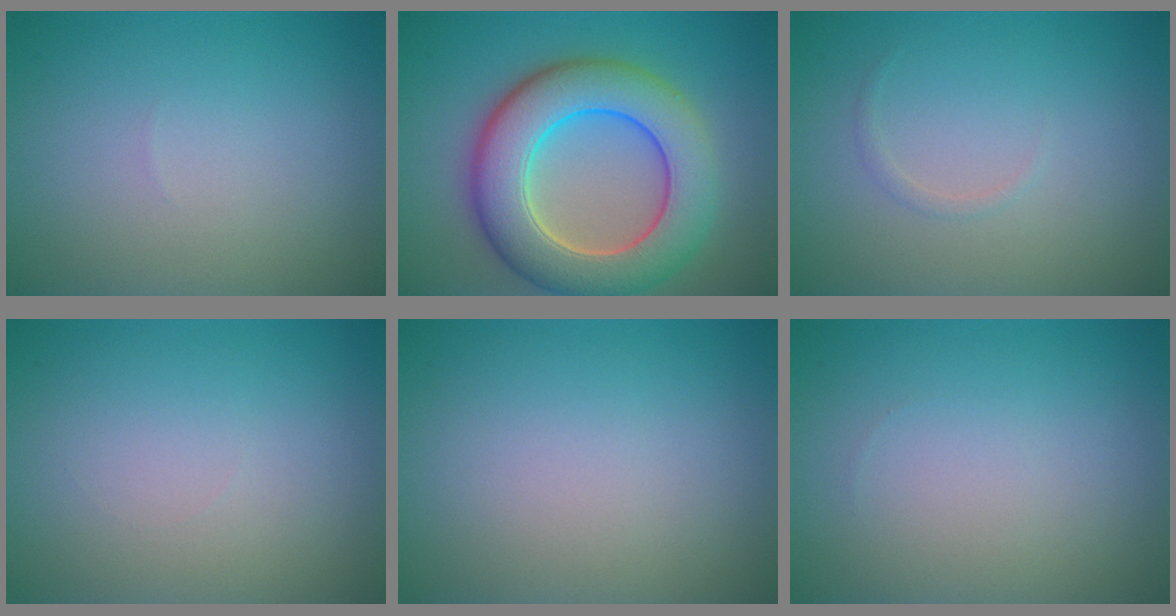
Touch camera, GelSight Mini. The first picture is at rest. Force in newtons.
{"total": 10.1, "press": 10.1, "slide": 0.4}
{"total": 0.6, "press": 0.6, "slide": 0.0}
{"total": 0.0}
{"total": 0.0}
{"total": 0.0}